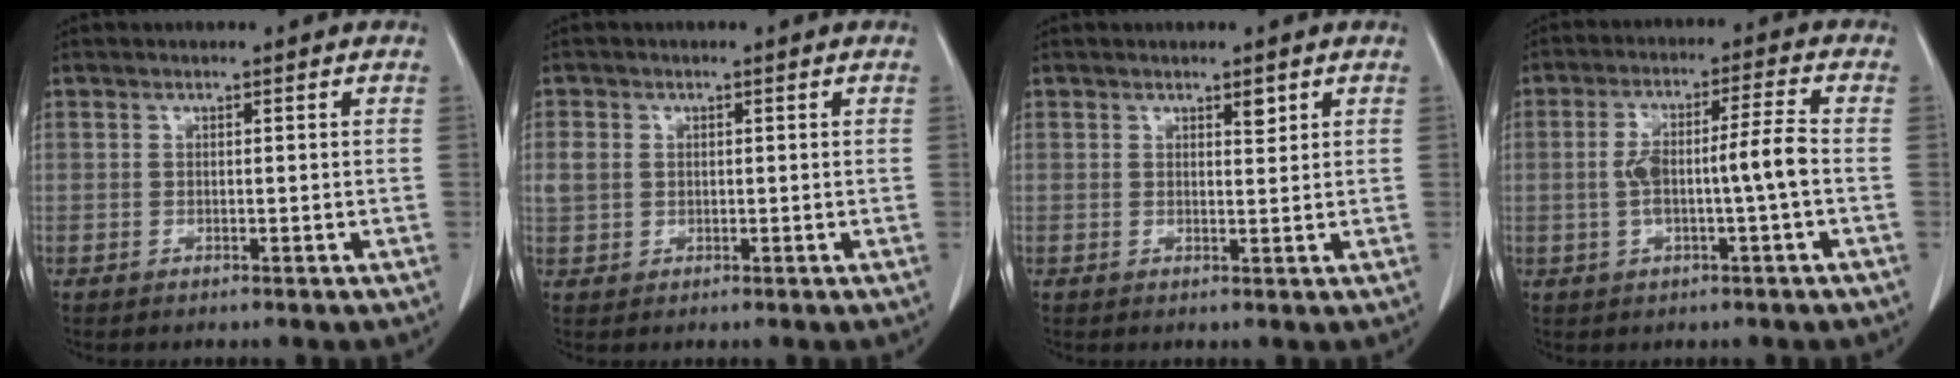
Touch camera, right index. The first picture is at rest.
{"total": 3.3, "force": [0.5, 2.8, 1.5], "torque": [-0.038, 0.011, 0.015]}
{"total": 1.4, "force": [0.9, 0.4, 1.0], "torque": [-0.014, -0.006, 0.014]}
{"total": 7.8, "force": [-1.0, 0.4, 7.7], "torque": [-0.149, 0.021, -0.014]}